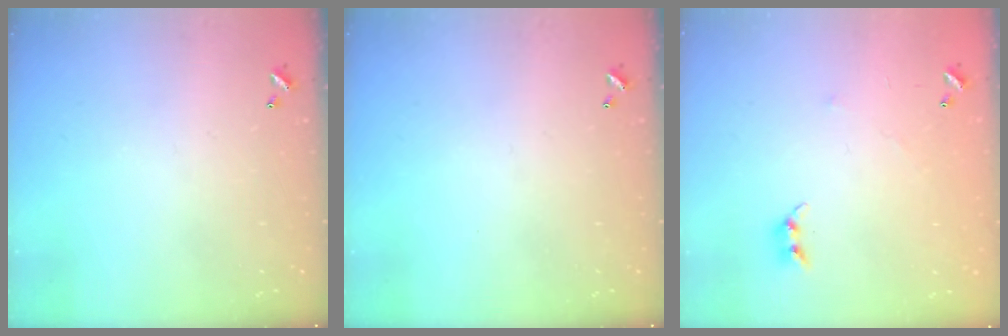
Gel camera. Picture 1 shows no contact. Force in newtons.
{"total": 0.0}
{"total": 5.5, "press": 5.5, "slide": 0.7}